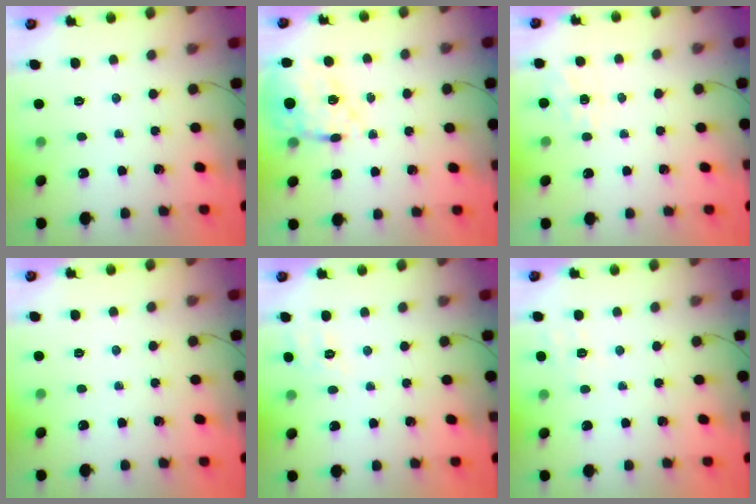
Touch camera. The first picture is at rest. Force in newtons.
{"total": 17.6, "press": 17.2, "slide": 4.0}
{"total": 5.7, "press": 5.4, "slide": 1.7}
{"total": 0.0}
{"total": 6.6, "press": 6.3, "slide": 2.0}
{"total": 8.2, "press": 8.0, "slide": 2.0}